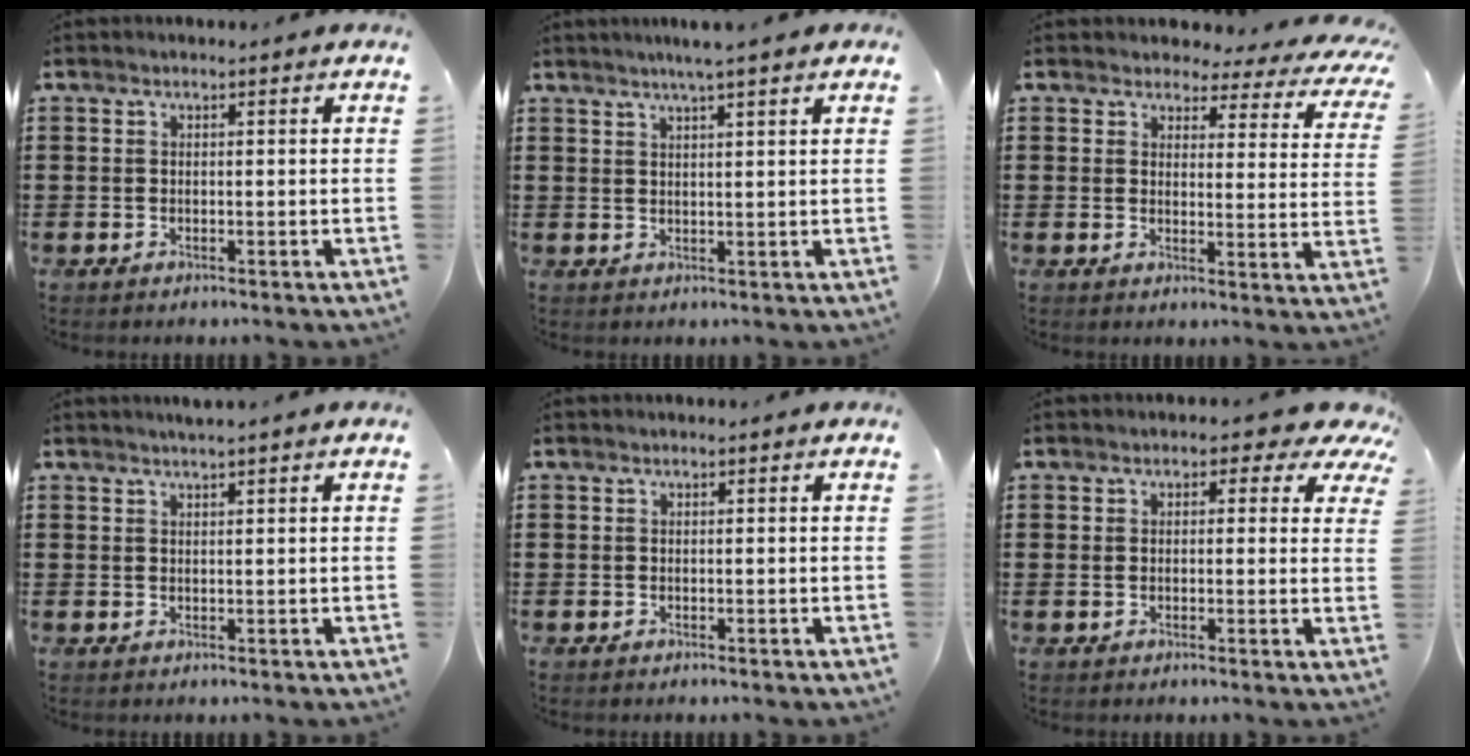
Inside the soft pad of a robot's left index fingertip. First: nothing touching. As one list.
[{"total": 3.3, "force": [2.7, -0.5, 1.9], "torque": [-0.042, -0.002, 0.047]}, {"total": 3.3, "force": [2.9, 1.0, 1.1], "torque": [-0.032, -0.022, 0.044]}, {"total": 1.4, "force": [1.2, -0.2, 0.6], "torque": [-0.012, 0.000, 0.024]}, {"total": 0.0}, {"total": 3.4, "force": [1.8, 1.8, 2.2], "torque": [-0.030, -0.005, 0.023]}]